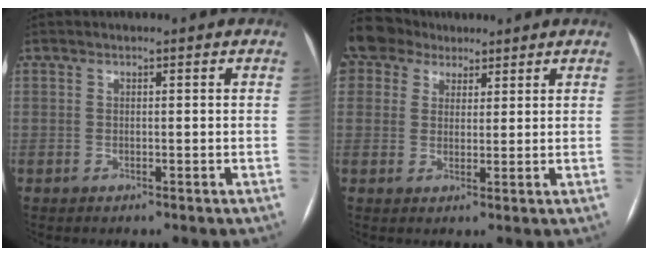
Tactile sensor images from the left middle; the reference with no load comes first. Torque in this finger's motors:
{"motor_torque": [1.07, -1.07, 1.05, 0.21]}